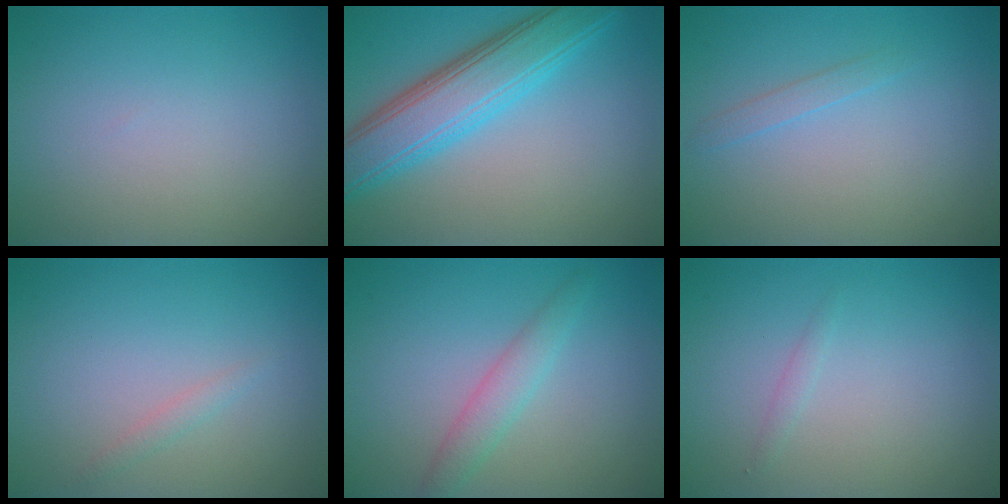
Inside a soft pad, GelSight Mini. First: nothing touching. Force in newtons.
{"total": 7.0, "press": 7.0, "slide": 0.1}
{"total": 0.9, "press": 0.9, "slide": 0.1}
{"total": 0.8, "press": 0.8, "slide": 0.0}
{"total": 2.3, "press": 2.3, "slide": 0.0}
{"total": 0.6, "press": 0.6, "slide": 0.0}